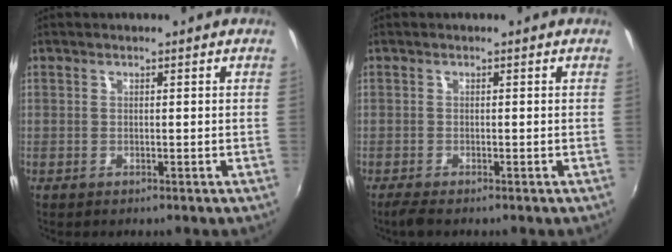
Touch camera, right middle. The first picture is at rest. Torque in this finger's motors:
{"motor_torque": [0.40, -0.40, 0.03, 0.02]}